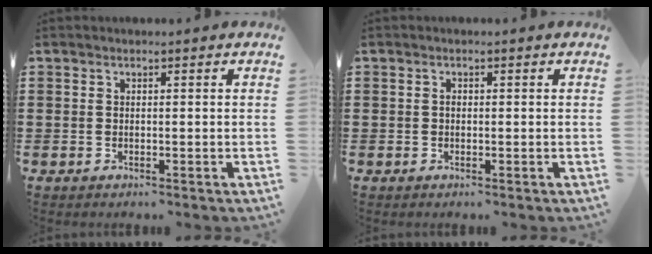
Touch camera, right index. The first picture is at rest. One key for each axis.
{"total": 0.6, "fx": -0.1, "fy": 0.4, "fz": 0.5, "tx": -0.011, "ty": 0.000, "tz": -0.002}